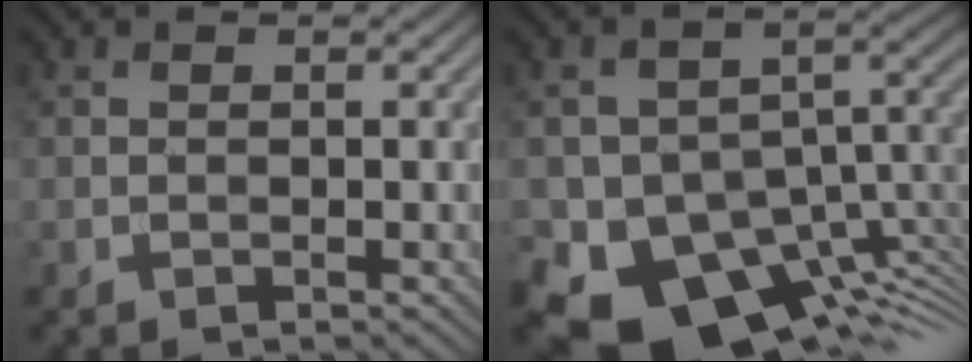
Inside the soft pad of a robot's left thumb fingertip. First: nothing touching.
{"total": 14.1, "force": [-8.4, 8.3, 7.6], "torque": [-0.136, -0.034, -0.126]}